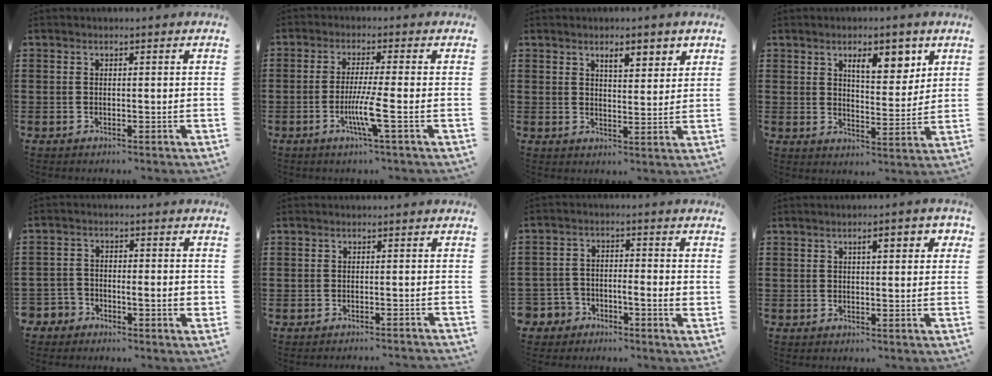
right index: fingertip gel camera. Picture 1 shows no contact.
{"total": 5.9, "force": [-1.9, -0.4, 5.6], "torque": [-0.115, -0.023, -0.040]}
{"total": 3.7, "force": [2.4, 1.5, 2.3], "torque": [-0.038, 0.000, 0.038]}
{"total": 6.7, "force": [3.8, 2.6, 4.8], "torque": [-0.065, -0.008, 0.058]}
{"total": 3.5, "force": [-1.9, 2.0, 2.1], "torque": [-0.049, 0.002, -0.041]}
{"total": 1.1, "force": [-1.1, 0.1, -0.1], "torque": [-0.002, 0.003, -0.024]}
{"total": 3.8, "force": [-2.5, 2.1, 2.0], "torque": [-0.062, -0.002, -0.057]}
{"total": 3.1, "force": [1.0, 0.9, 2.8], "torque": [-0.041, 0.002, 0.009]}